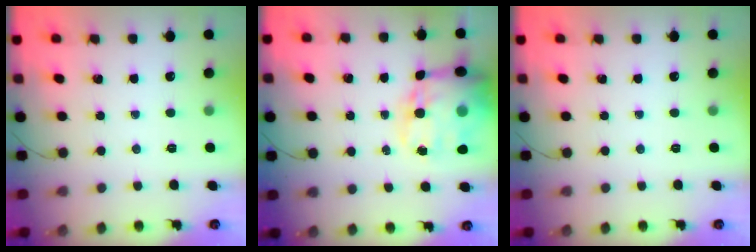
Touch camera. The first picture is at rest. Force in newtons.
{"total": 21.3, "press": 20.7, "slide": 5.1}
{"total": 0.0}